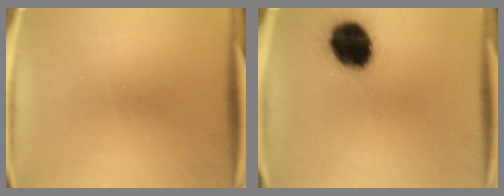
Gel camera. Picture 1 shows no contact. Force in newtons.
{"total": 18.2}